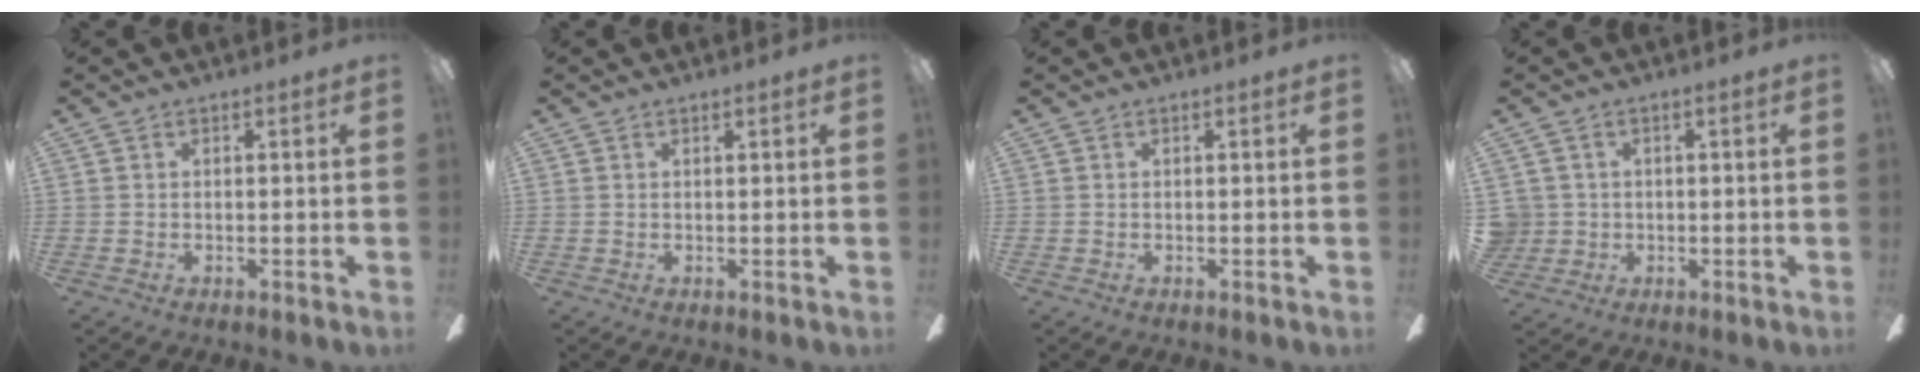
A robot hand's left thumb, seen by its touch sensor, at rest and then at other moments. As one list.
[{"total": 0.7, "force": [0.7, 0.1, 0.3], "torque": [-0.007, 0.000, 0.012]}, {"total": 0.0}, {"total": 3.2, "force": [0.6, 3.1, 0.2], "torque": [-0.013, 0.009, 0.011]}]